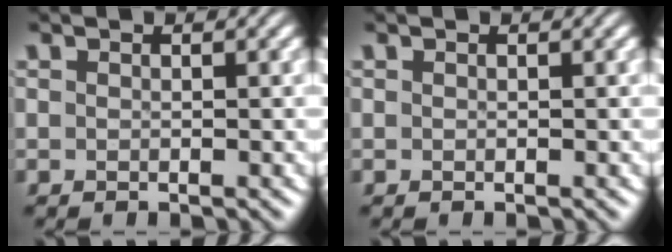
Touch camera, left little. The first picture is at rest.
{"total": 0.0}